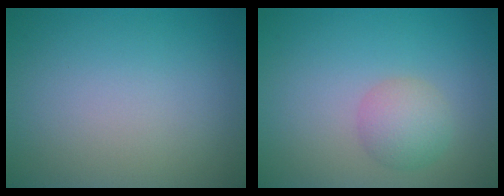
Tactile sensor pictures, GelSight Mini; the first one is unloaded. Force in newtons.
{"total": 2.7, "press": 2.7, "slide": 0.1}